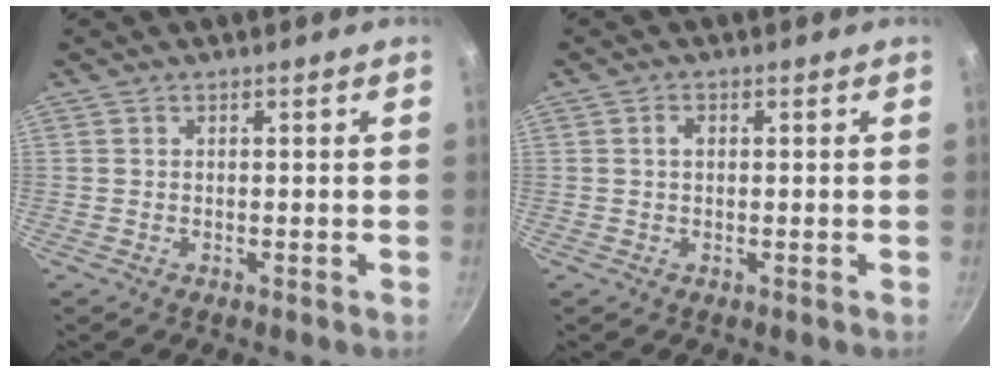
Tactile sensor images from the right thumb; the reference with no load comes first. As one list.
[{"total": 1.6, "force": [0.3, 1.1, 1.2], "torque": [-0.018, 0.006, 0.004]}]